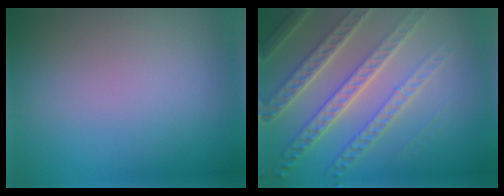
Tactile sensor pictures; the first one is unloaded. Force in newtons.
{"total": 7.9, "press": 5.4, "slide": 5.7}